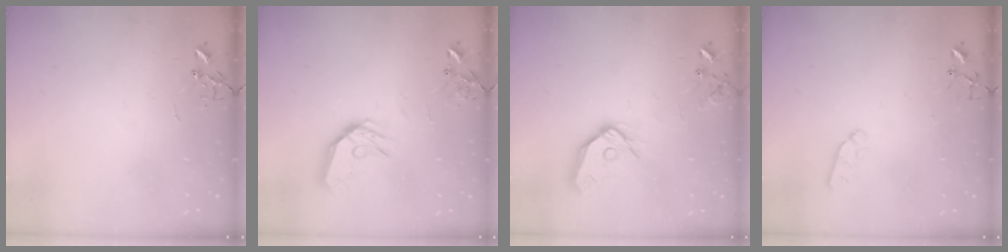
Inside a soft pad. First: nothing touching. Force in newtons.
{"total": 12.5, "press": 12.4, "slide": 0.9}
{"total": 13.4, "press": 13.2, "slide": 1.8}
{"total": 5.2, "press": 5.1, "slide": 0.7}